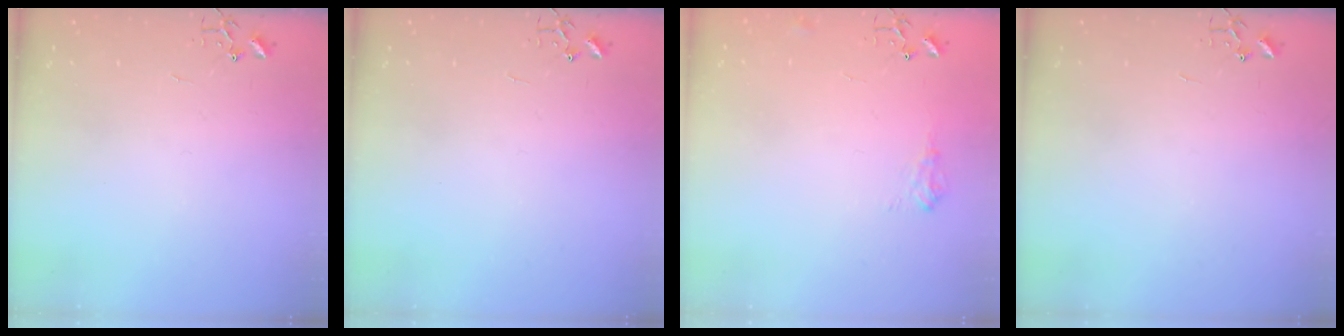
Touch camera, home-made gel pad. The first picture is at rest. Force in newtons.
{"total": 0.0}
{"total": 7.3, "press": 7.3, "slide": 1.0}
{"total": 0.0}